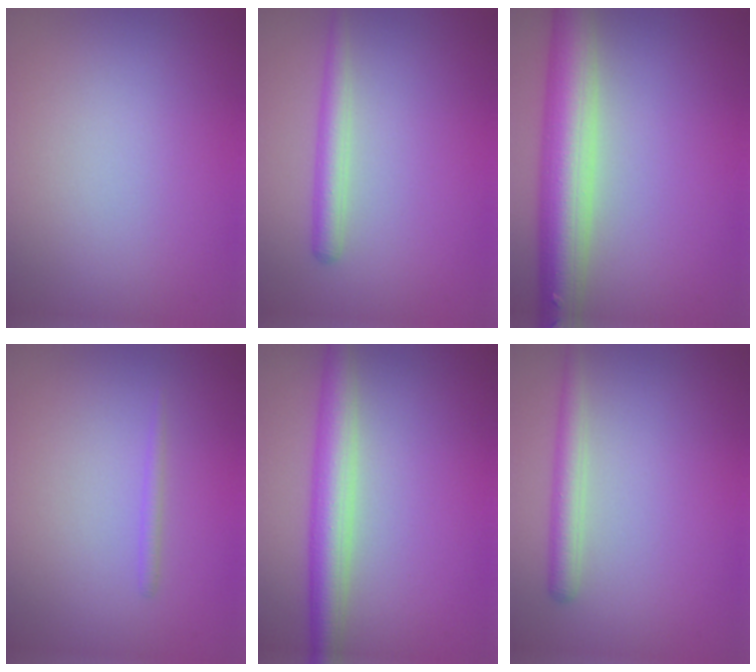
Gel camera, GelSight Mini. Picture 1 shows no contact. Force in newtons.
{"total": 2.2, "press": 2.2, "slide": 0.1}
{"total": 7.9, "press": 7.9, "slide": 0.5}
{"total": 0.8, "press": 0.8, "slide": 0.1}
{"total": 4.8, "press": 4.8, "slide": 0.2}
{"total": 2.3, "press": 2.3, "slide": 0.2}